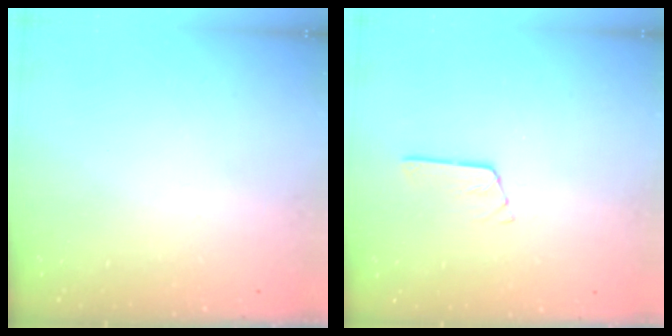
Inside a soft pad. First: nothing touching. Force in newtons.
{"total": 3.1, "press": 3.1, "slide": 0.3}